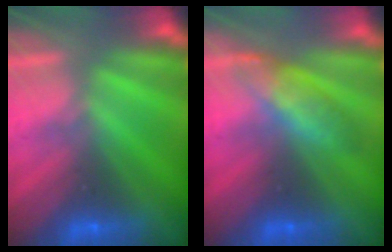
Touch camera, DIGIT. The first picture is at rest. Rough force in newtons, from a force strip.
{"total": 4.5}